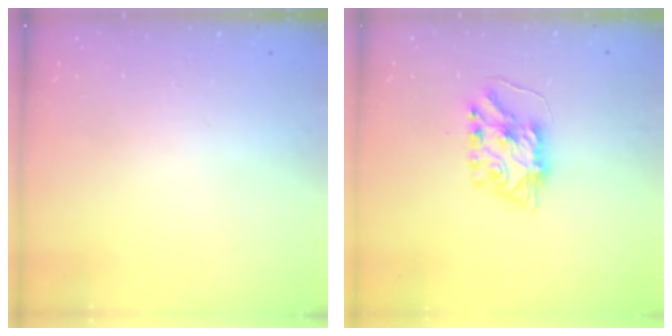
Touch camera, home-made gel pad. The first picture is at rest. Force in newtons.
{"total": 7.8, "press": 7.7, "slide": 0.6}